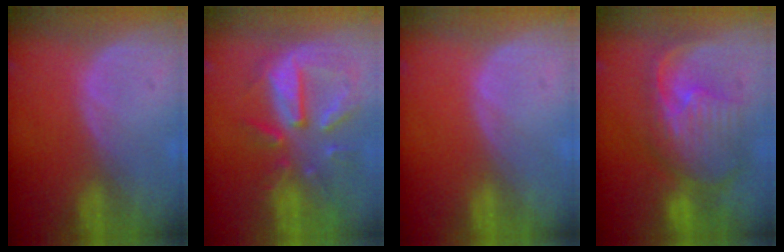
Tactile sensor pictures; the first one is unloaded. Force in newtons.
{"total": 10.9, "press": 9.5, "slide": 5.2}
{"total": 0.0}
{"total": 10.6, "press": 9.5, "slide": 4.7}